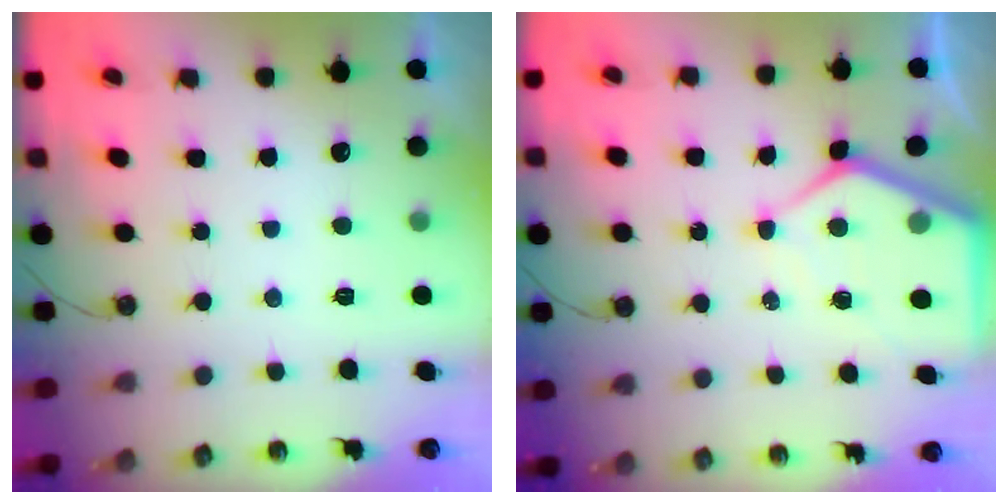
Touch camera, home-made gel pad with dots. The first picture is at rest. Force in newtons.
{"total": 9.2, "press": 9.2, "slide": 0.9}